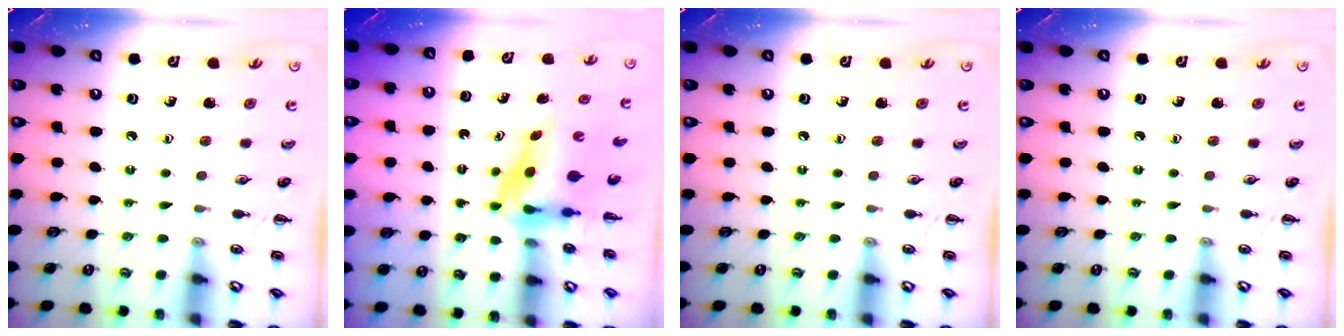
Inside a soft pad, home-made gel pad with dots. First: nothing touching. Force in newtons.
{"total": 4.0, "press": 3.9, "slide": 0.7}
{"total": 0.0}
{"total": 0.0}